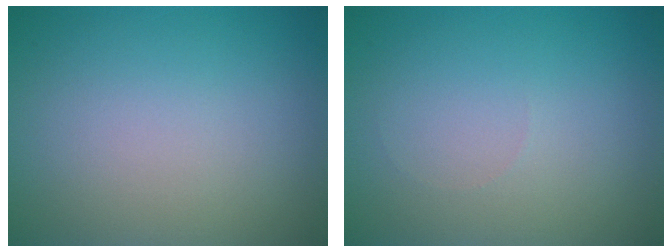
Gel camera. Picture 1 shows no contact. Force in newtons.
{"total": 0.0}